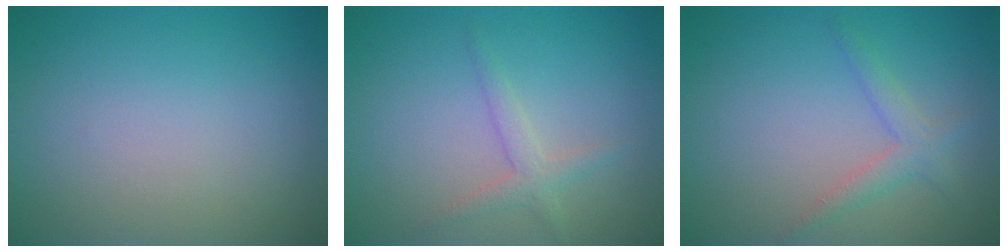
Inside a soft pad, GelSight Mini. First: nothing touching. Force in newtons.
{"total": 1.8, "press": 1.8, "slide": 0.1}
{"total": 2.0, "press": 2.0, "slide": 0.2}